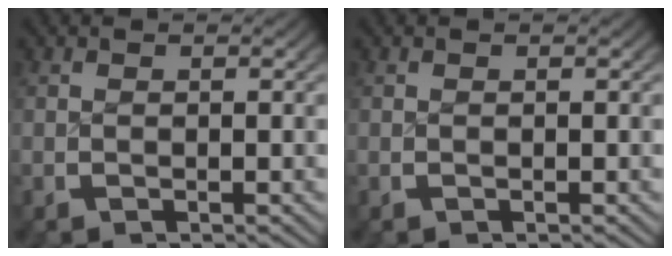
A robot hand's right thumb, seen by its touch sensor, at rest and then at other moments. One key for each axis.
{"total": 0.0}